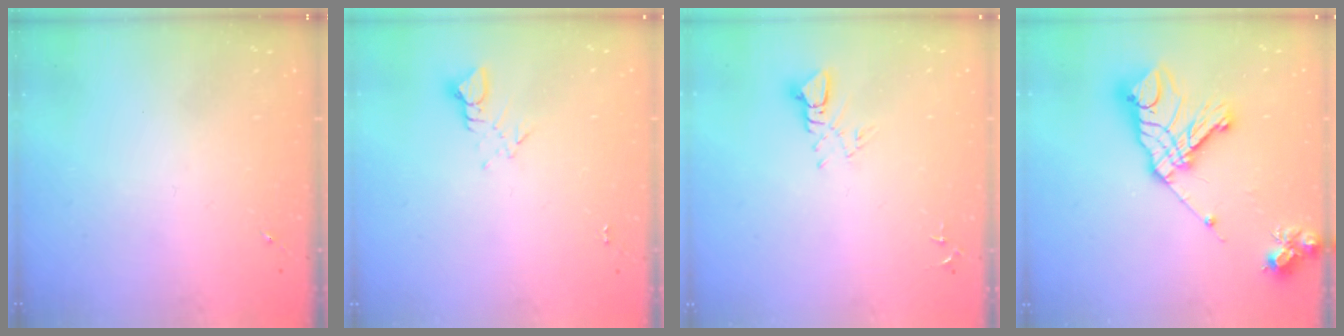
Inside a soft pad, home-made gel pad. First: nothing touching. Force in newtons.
{"total": 3.8, "press": 3.8, "slide": 0.4}
{"total": 5.0, "press": 5.0, "slide": 0.2}
{"total": 19.8, "press": 19.6, "slide": 2.6}